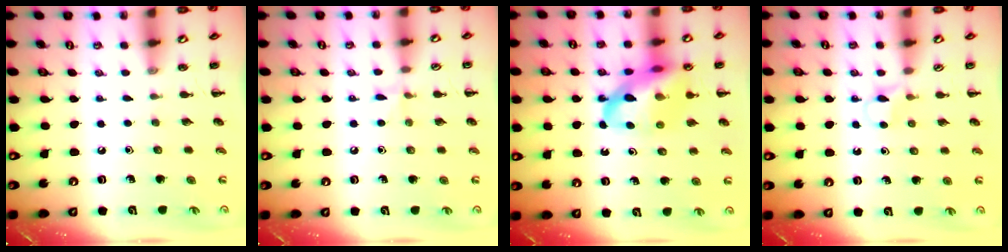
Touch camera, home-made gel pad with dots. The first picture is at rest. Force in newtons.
{"total": 4.3, "press": 4.0, "slide": 1.6}
{"total": 15.9, "press": 15.4, "slide": 3.8}
{"total": 3.7, "press": 3.5, "slide": 1.3}